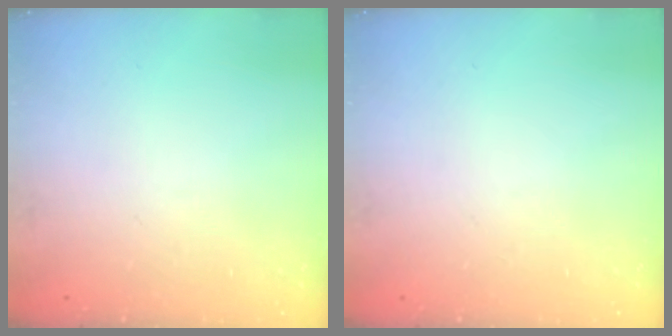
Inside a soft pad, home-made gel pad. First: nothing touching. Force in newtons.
{"total": 0.0}